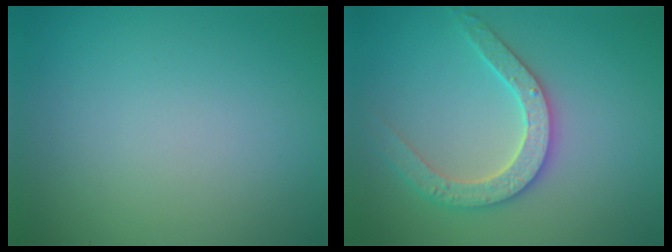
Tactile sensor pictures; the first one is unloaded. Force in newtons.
{"total": 3.5, "press": 3.4, "slide": 0.5}